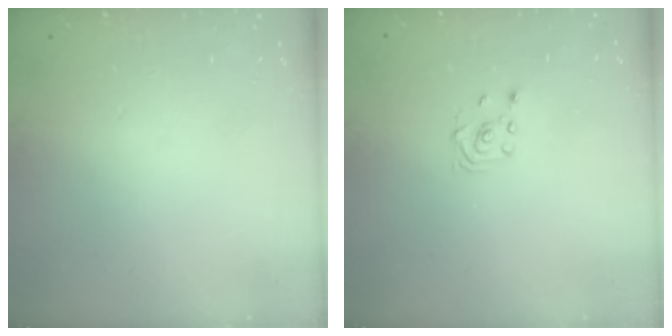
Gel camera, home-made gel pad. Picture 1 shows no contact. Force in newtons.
{"total": 1.6, "press": 1.4, "slide": 0.9}